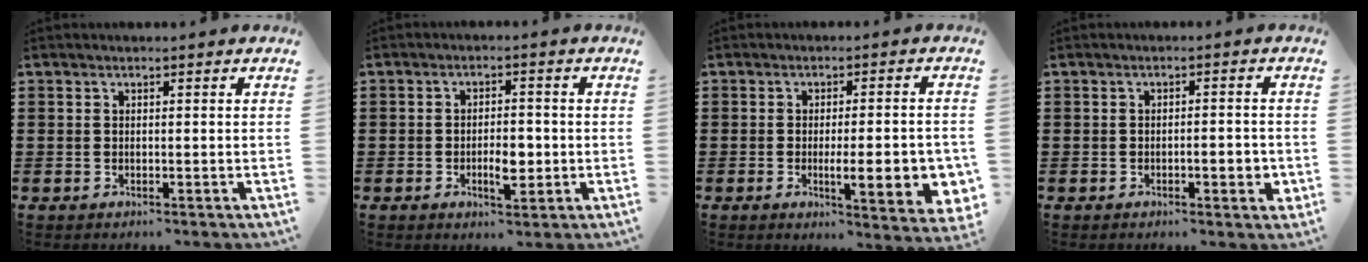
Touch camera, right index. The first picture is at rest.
{"total": 4.5, "force": [-1.1, 1.9, 3.9], "torque": [-0.069, 0.007, -0.019]}
{"total": 8.5, "force": [-1.5, 2.0, 8.1], "torque": [-0.106, -0.011, -0.023]}
{"total": 3.2, "force": [-1.0, 0.7, 2.9], "torque": [-0.048, 0.003, -0.018]}